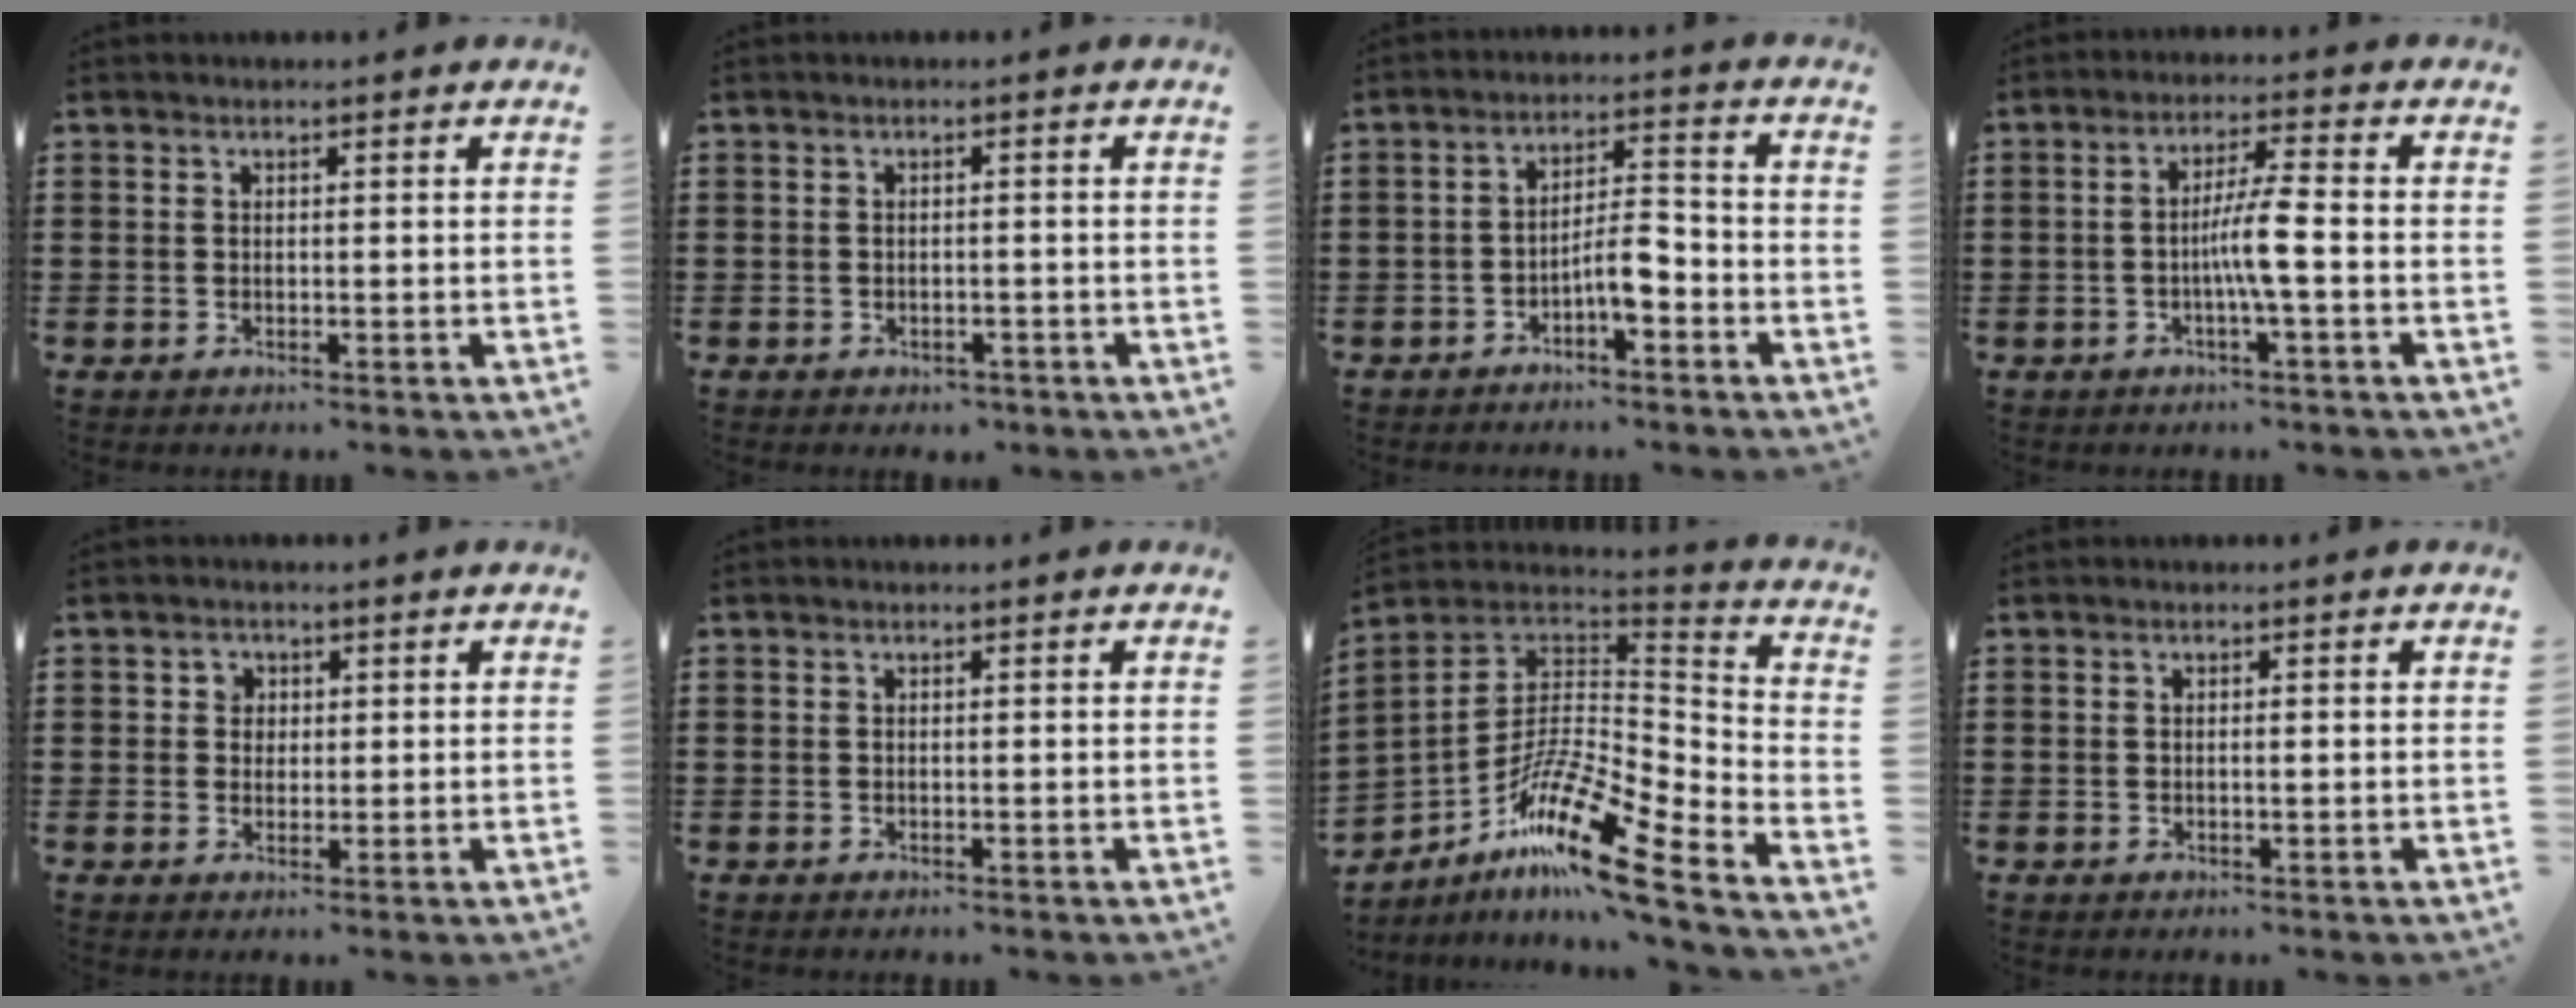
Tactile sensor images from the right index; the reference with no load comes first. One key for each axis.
{"total": 1.1, "fx": -1.0, "fy": 0.4, "fz": 0.3, "tx": -0.010, "ty": -0.002, "tz": -0.022}
{"total": 5.3, "fx": -2.7, "fy": 1.5, "fz": 4.3, "tx": -0.077, "ty": 0.011, "tz": -0.051}
{"total": 5.4, "fx": -1.2, "fy": -0.1, "fz": 5.3, "tx": -0.102, "ty": -0.007, "tz": -0.028}
{"total": 1.9, "fx": 0.3, "fy": 1.8, "fz": 0.5, "tx": -0.019, "ty": 0.009, "tz": 0.003}
{"total": 0.0}
{"total": 15.9, "fx": -10.5, "fy": 3.0, "fz": 11.6, "tx": -0.223, "ty": 0.016, "tz": -0.196}
{"total": 0.7, "fx": 0.0, "fy": 0.0, "fz": 0.7, "tx": -0.013, "ty": -0.004, "tz": 0.000}